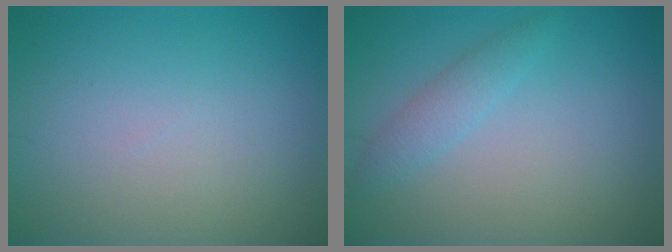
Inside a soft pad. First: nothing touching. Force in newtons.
{"total": 1.8, "press": 1.8, "slide": 0.1}